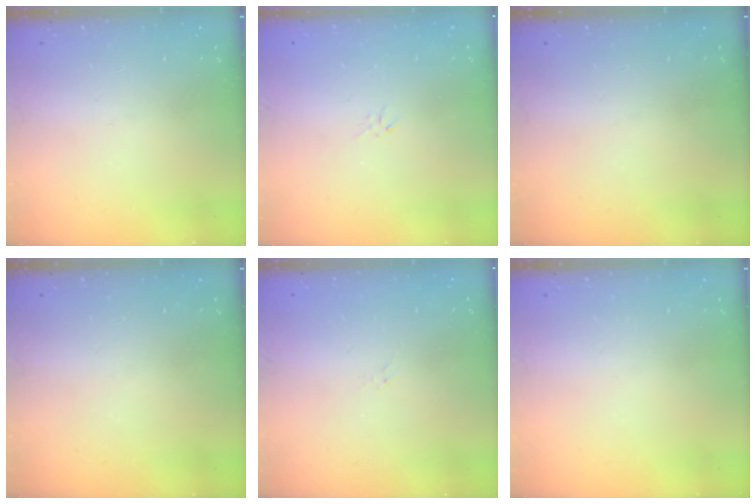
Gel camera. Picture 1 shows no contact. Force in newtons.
{"total": 0.9, "press": 0.8, "slide": 0.4}
{"total": 0.0}
{"total": 0.0}
{"total": 1.5, "press": 1.4, "slide": 0.3}
{"total": 0.0}